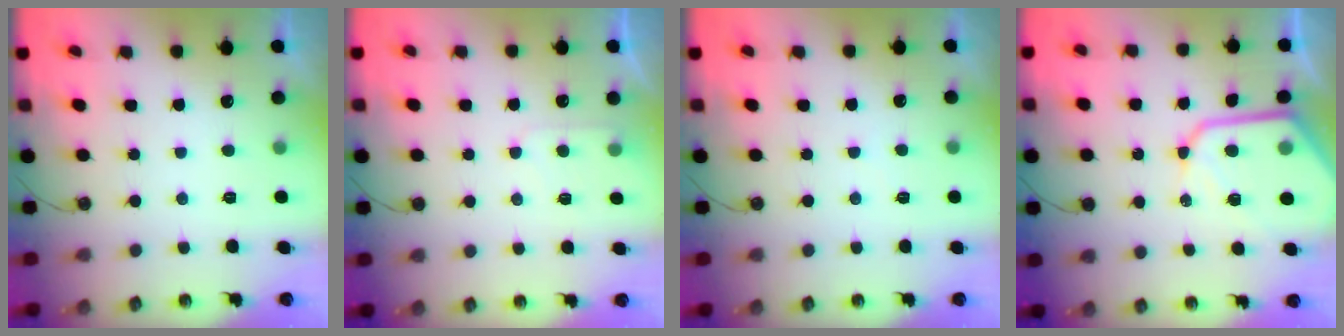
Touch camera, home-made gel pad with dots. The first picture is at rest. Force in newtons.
{"total": 5.2, "press": 5.1, "slide": 0.7}
{"total": 1.5, "press": 1.5, "slide": 0.4}
{"total": 14.0, "press": 14.0, "slide": 1.2}